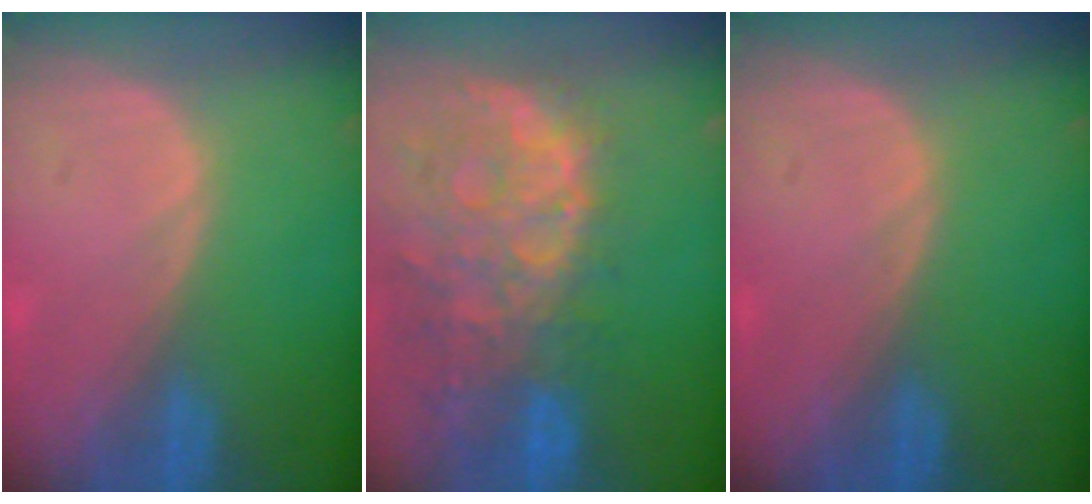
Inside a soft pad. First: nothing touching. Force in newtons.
{"total": 13.7, "press": 11.1, "slide": 7.9}
{"total": 0.0}